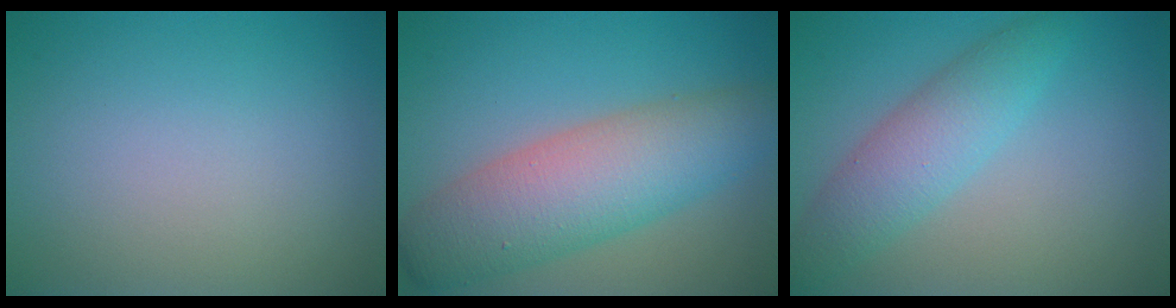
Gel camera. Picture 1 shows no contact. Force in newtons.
{"total": 8.1, "press": 8.1, "slide": 0.3}
{"total": 4.4, "press": 4.4, "slide": 0.2}